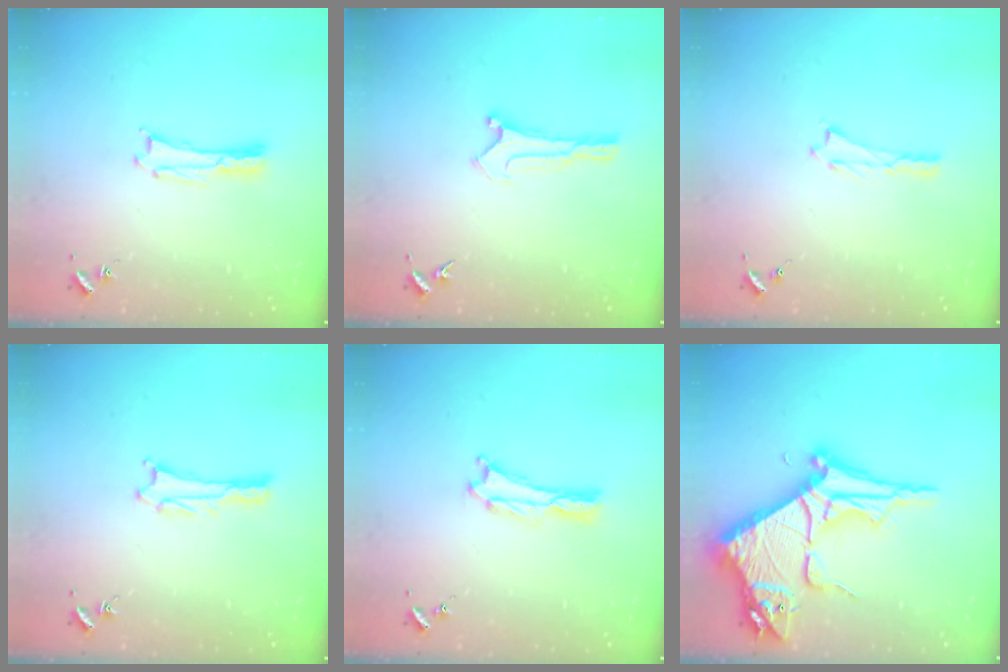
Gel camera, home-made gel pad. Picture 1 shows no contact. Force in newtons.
{"total": 0.0}
{"total": 0.0}
{"total": 1.1, "press": 1.1, "slide": 0.1}
{"total": 0.0}
{"total": 15.7, "press": 15.6, "slide": 1.6}